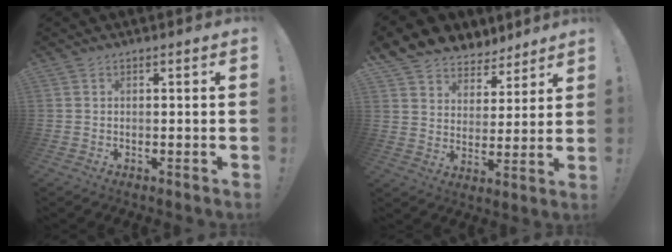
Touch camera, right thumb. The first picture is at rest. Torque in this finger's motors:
{"motor_torque": [0.82, 1.71, 0.27, 0.20, 0.04]}